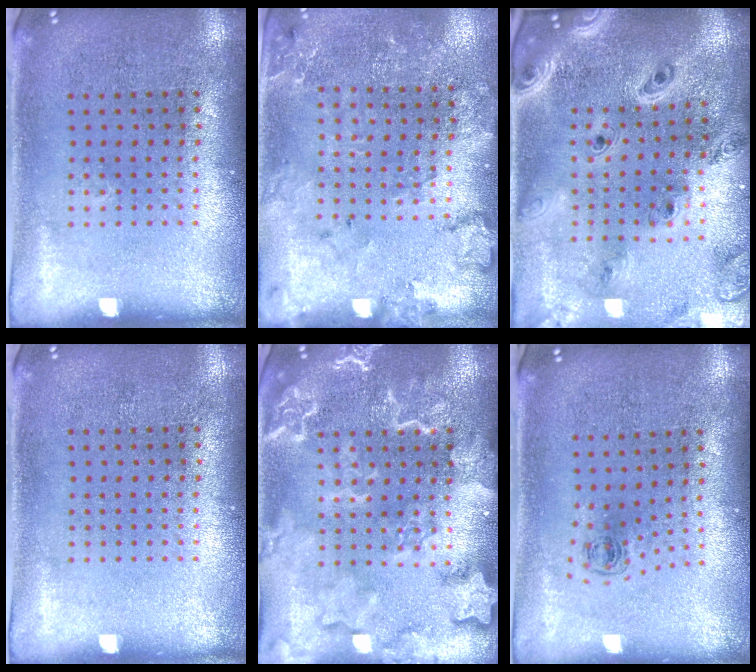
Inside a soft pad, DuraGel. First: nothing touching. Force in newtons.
{"total": 1.8, "press": 1.7, "slide": 0.4}
{"total": 2.6, "press": 2.3, "slide": 1.2}
{"total": 0.0}
{"total": 4.8, "press": 4.7, "slide": 0.7}
{"total": 0.5, "press": 0.3, "slide": 0.4}